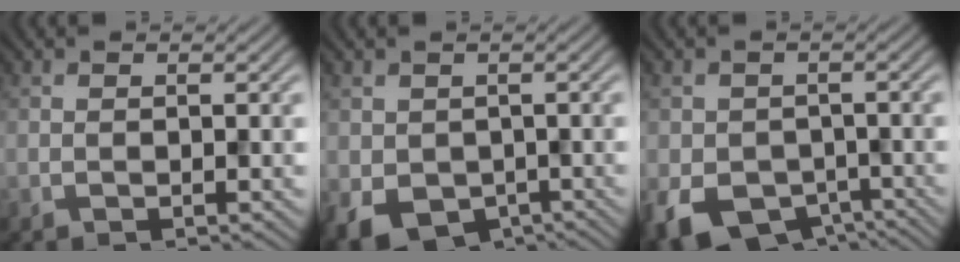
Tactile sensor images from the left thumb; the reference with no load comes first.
{"total": 6.0, "force": [-2.0, 4.6, 3.1], "torque": [-0.083, -0.027, -0.030]}
{"total": 8.7, "force": [-4.2, 6.3, 4.3], "torque": [-0.094, -0.043, -0.065]}